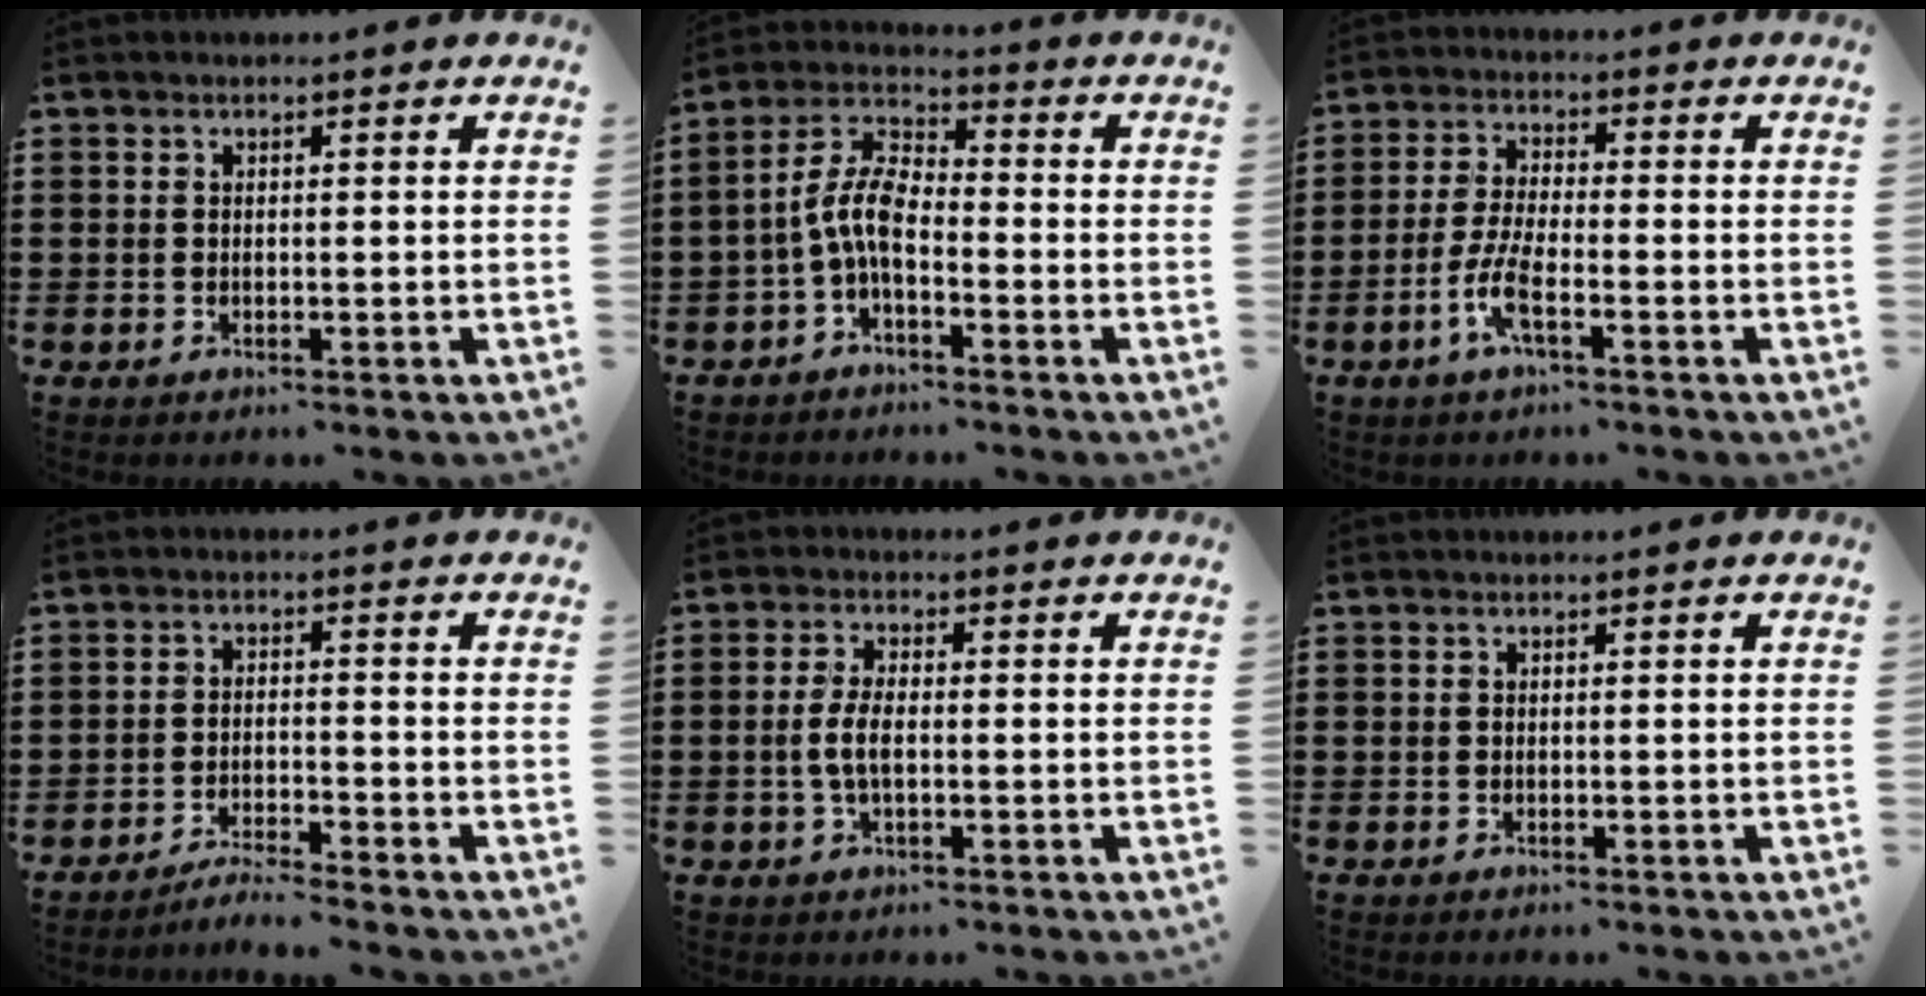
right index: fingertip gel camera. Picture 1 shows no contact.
{"total": 6.8, "force": [-2.0, 3.0, 5.8], "torque": [-0.139, 0.001, -0.044]}
{"total": 3.8, "force": [-1.6, 0.8, 3.4], "torque": [-0.077, -0.005, -0.035]}
{"total": 3.0, "force": [-2.9, -0.2, 0.5], "torque": [-0.011, 0.002, -0.060]}
{"total": 3.8, "force": [-0.5, 1.4, 3.5], "torque": [-0.084, -0.003, -0.016]}
{"total": 0.0}